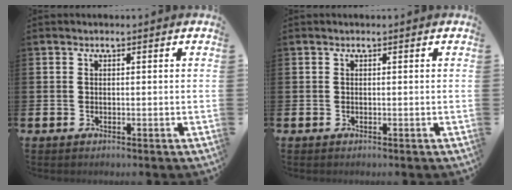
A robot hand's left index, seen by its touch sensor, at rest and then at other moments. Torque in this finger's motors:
{"motor_torque": [0.00, 0.00, 0.02, 0.00]}